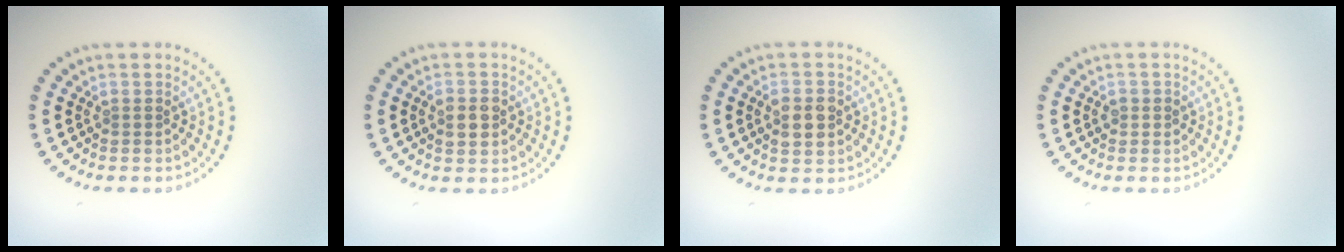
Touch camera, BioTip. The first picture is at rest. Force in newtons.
{"total": 2.6, "press": 2.6, "slide": 0.1}
{"total": 2.8, "press": 2.8, "slide": 0.2}
{"total": 1.1, "press": 1.0, "slide": 0.4}